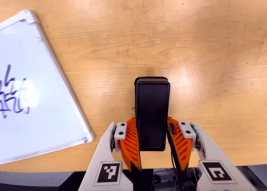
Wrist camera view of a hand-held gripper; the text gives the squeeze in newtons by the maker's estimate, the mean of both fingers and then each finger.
{"total": 5.6, "left": 3.7, "right": 7.5}